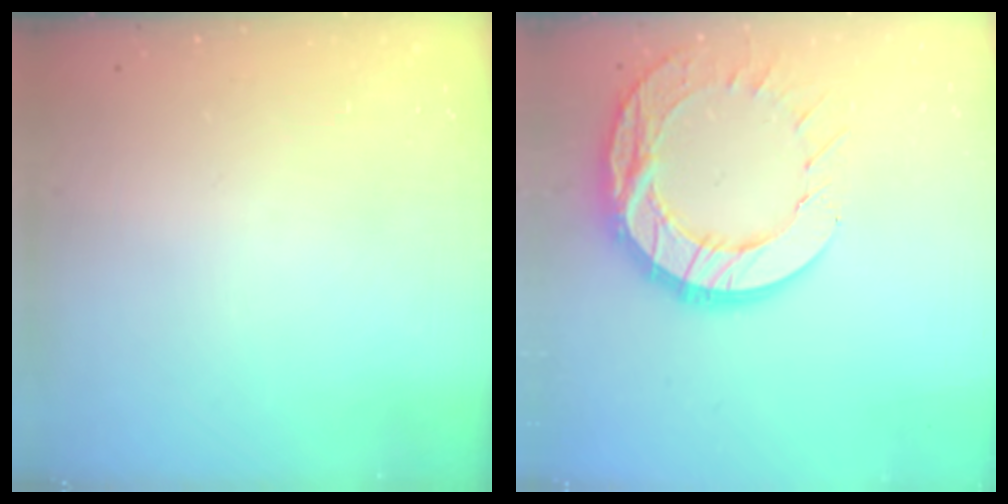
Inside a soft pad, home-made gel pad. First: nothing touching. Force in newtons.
{"total": 16.0, "press": 15.9, "slide": 1.3}